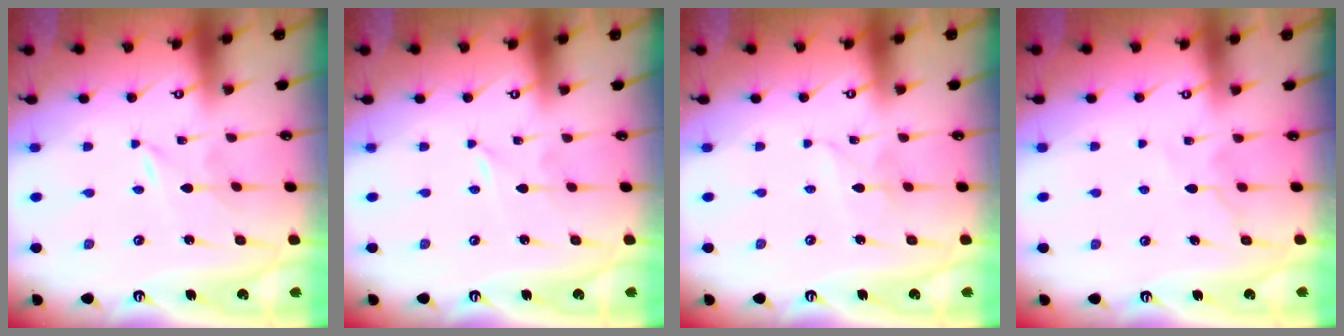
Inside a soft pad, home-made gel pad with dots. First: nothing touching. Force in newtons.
{"total": 0.0}
{"total": 2.5, "press": 2.5, "slide": 0.2}
{"total": 7.7, "press": 7.7, "slide": 0.7}